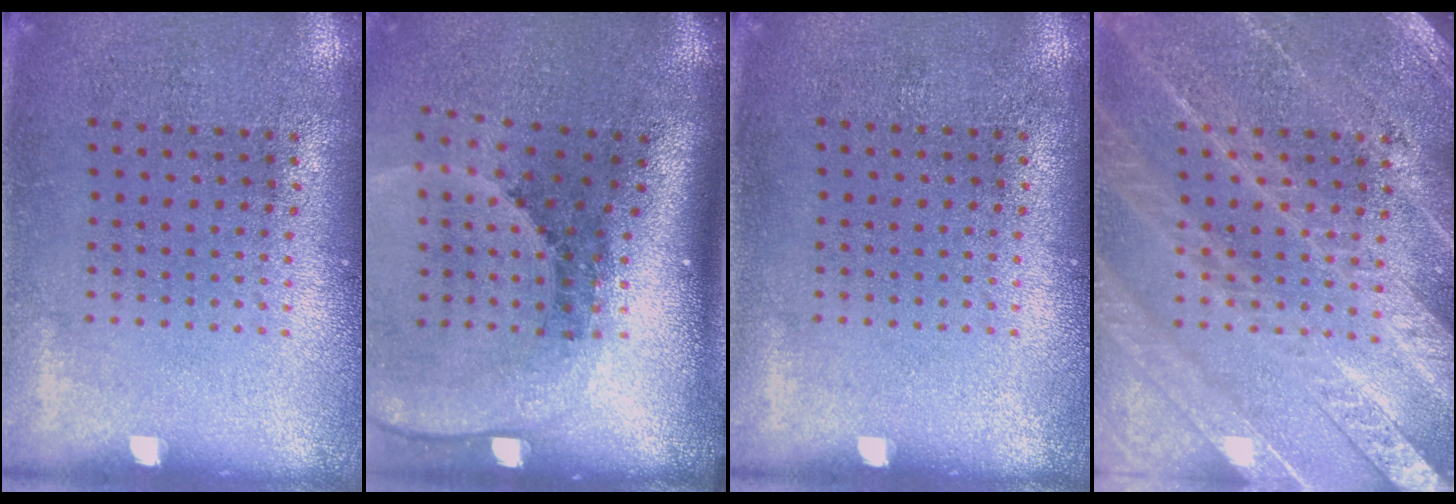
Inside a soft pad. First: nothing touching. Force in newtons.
{"total": 2.7, "press": 1.9, "slide": 2.0}
{"total": 0.0}
{"total": 4.8, "press": 4.8, "slide": 0.6}